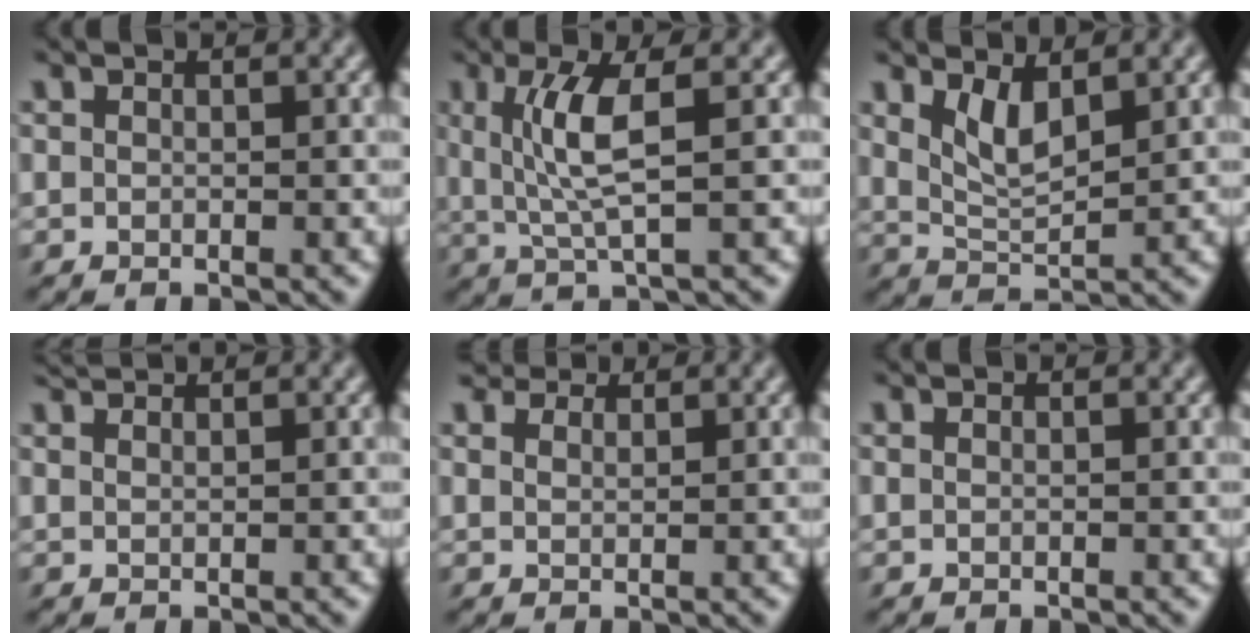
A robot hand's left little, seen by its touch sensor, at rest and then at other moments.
{"total": 3.9, "force": [0.6, -0.7, 3.8], "torque": [-0.080, -0.001, 0.013]}
{"total": 2.5, "force": [1.4, 0.0, 2.0], "torque": [-0.043, -0.005, 0.023]}
{"total": 1.9, "force": [1.8, -0.4, 0.3], "torque": [-0.014, 0.013, 0.032]}
{"total": 4.3, "force": [3.3, 2.1, 1.7], "torque": [-0.083, 0.006, 0.062]}
{"total": 0.0}